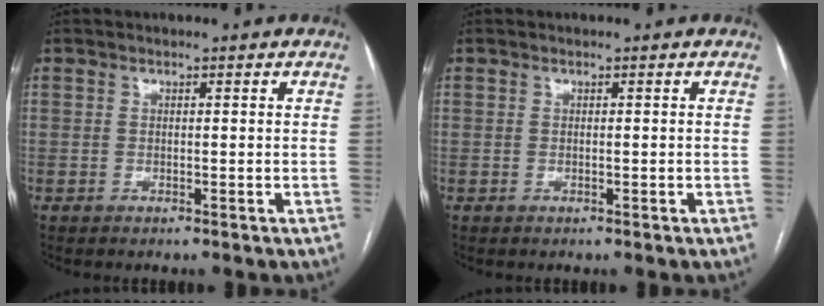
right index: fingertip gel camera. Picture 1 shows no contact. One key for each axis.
{"total": 0.0}